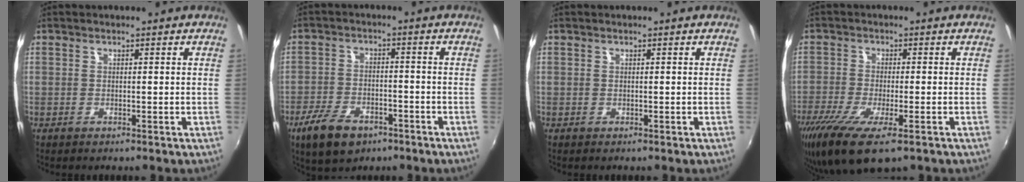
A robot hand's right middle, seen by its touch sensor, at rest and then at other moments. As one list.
[{"total": 10.2, "force": [-6.3, 5.3, 5.9], "torque": [-0.144, -0.015, -0.110]}, {"total": 0.0}, {"total": 11.6, "force": [-7.1, 3.1, 8.6], "torque": [-0.189, -0.047, -0.126]}]